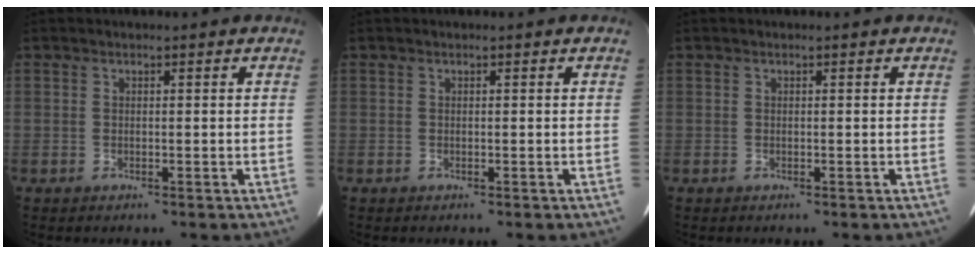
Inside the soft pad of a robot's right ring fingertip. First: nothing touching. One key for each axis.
{"total": 0.0}
{"total": 0.0}